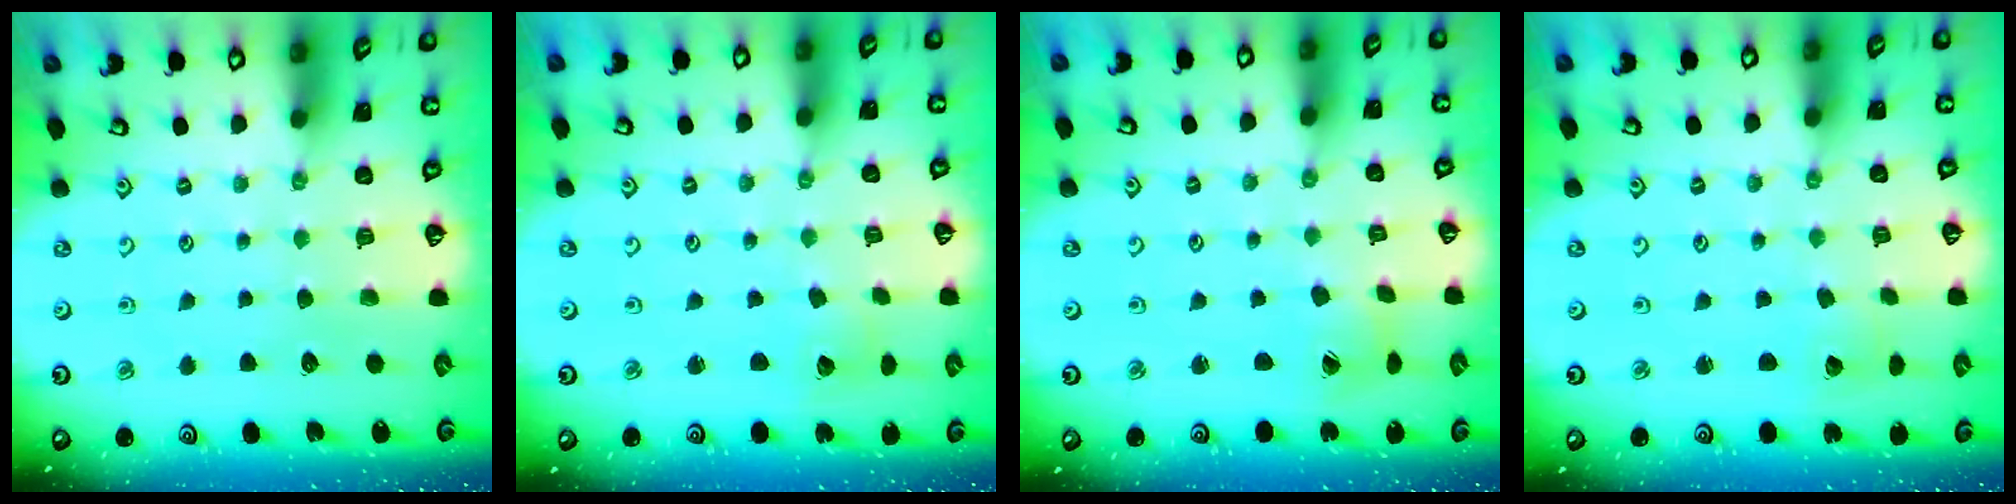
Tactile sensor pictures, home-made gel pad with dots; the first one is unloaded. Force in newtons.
{"total": 2.2, "press": 2.2, "slide": 0.3}
{"total": 4.0, "press": 4.0, "slide": 0.5}
{"total": 1.8, "press": 1.8, "slide": 0.1}